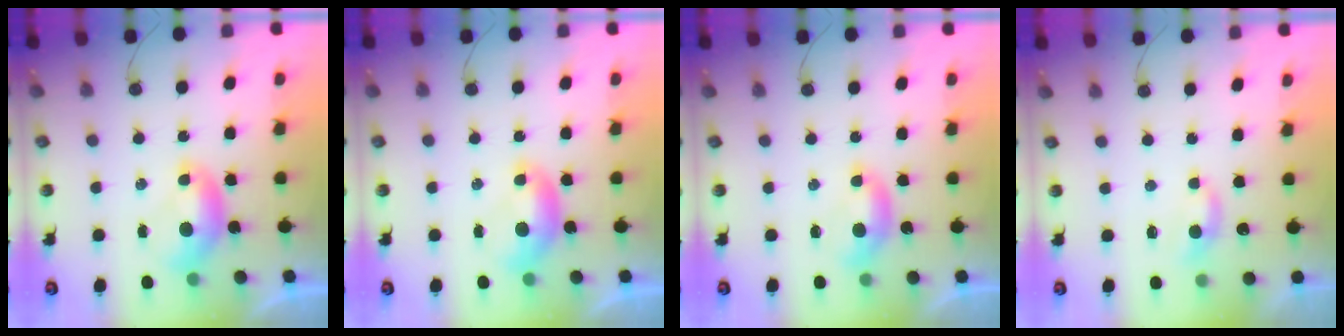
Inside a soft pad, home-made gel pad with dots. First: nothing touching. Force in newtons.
{"total": 0.0}
{"total": 0.9, "press": 0.7, "slide": 0.6}
{"total": 1.7, "press": 1.6, "slide": 0.4}